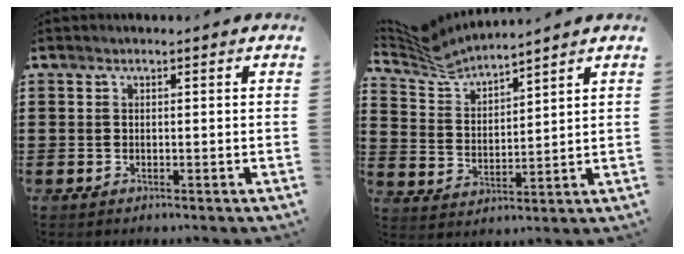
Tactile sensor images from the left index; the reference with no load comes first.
{"total": 4.8, "force": [4.6, 0.6, 1.1], "torque": [-0.045, -0.022, 0.081]}